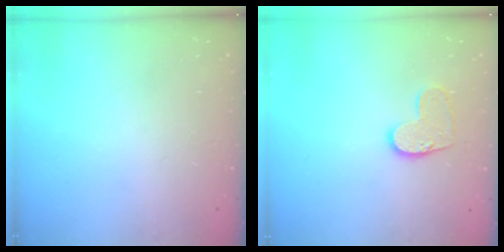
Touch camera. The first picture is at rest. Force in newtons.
{"total": 9.0, "press": 9.0, "slide": 0.5}